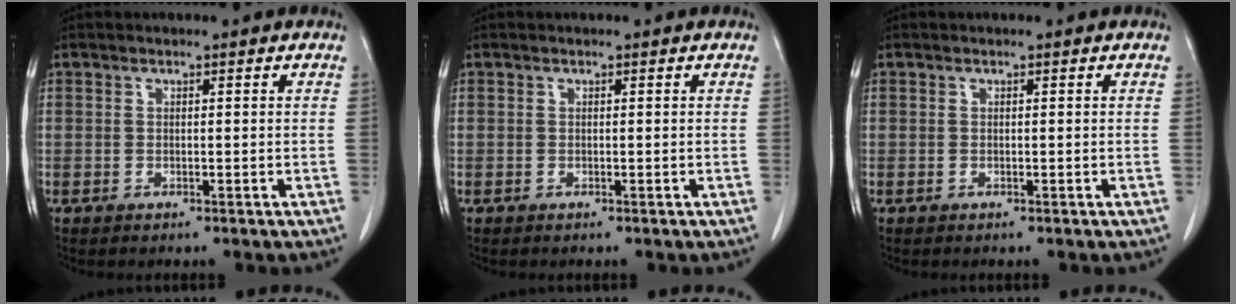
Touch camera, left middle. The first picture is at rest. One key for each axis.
{"total": 0.0}
{"total": 0.0}